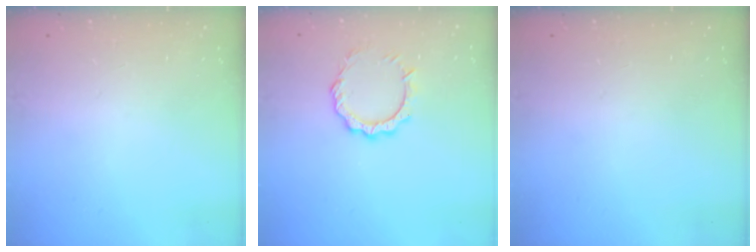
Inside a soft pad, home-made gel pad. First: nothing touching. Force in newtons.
{"total": 7.8, "press": 7.8, "slide": 0.6}
{"total": 0.0}